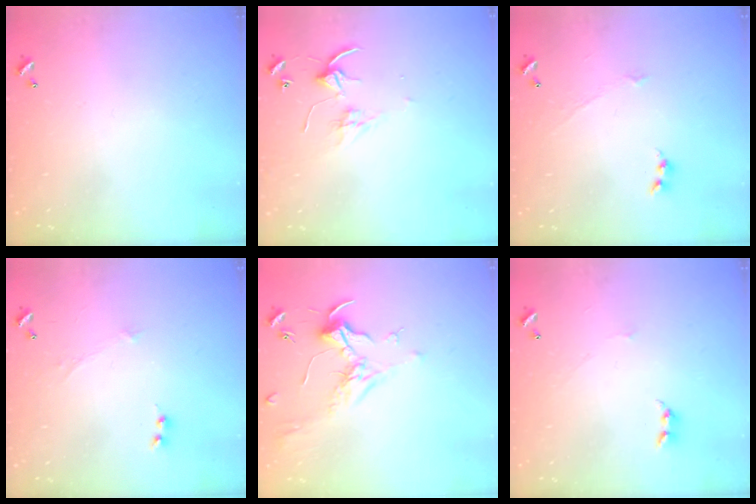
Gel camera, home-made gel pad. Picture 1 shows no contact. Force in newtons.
{"total": 3.6, "press": 3.6, "slide": 0.1}
{"total": 1.9, "press": 1.8, "slide": 0.4}
{"total": 0.0}
{"total": 1.8, "press": 1.6, "slide": 0.9}
{"total": 0.9, "press": 0.8, "slide": 0.4}